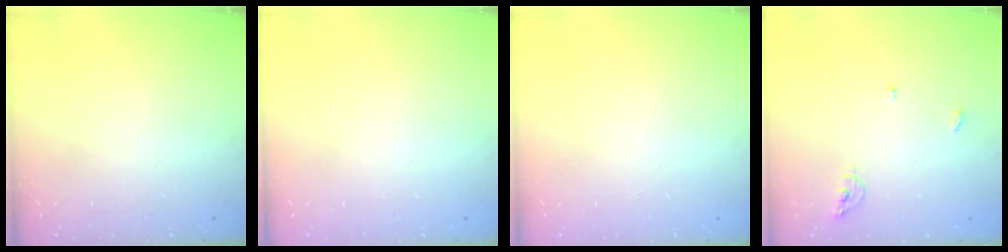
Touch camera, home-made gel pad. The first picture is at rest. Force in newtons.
{"total": 0.0}
{"total": 0.0}
{"total": 5.4, "press": 5.4, "slide": 0.4}